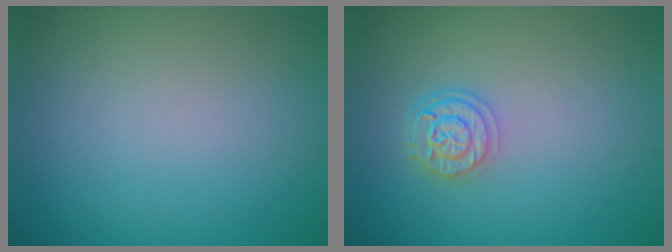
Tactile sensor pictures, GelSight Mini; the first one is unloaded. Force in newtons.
{"total": 2.8, "press": 2.3, "slide": 1.5}